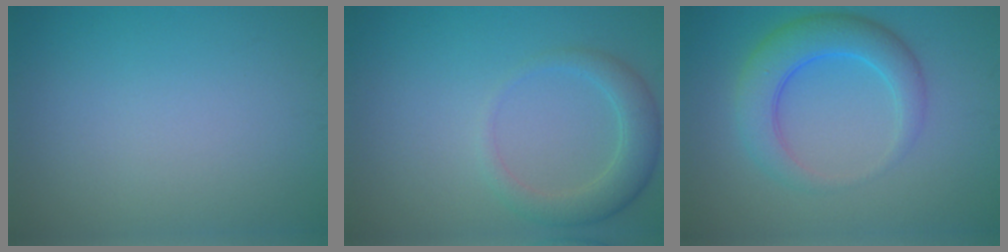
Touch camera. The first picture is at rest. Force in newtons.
{"total": 2.4, "press": 2.4, "slide": 0.4}
{"total": 5.2, "press": 5.2, "slide": 0.3}